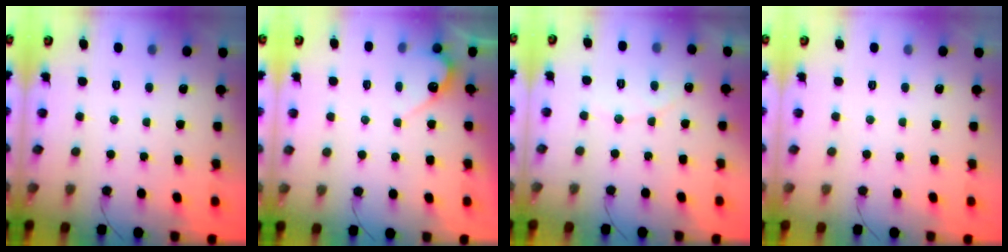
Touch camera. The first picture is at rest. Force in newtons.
{"total": 5.0, "press": 5.0, "slide": 0.4}
{"total": 3.8, "press": 3.8, "slide": 0.1}
{"total": 0.0}